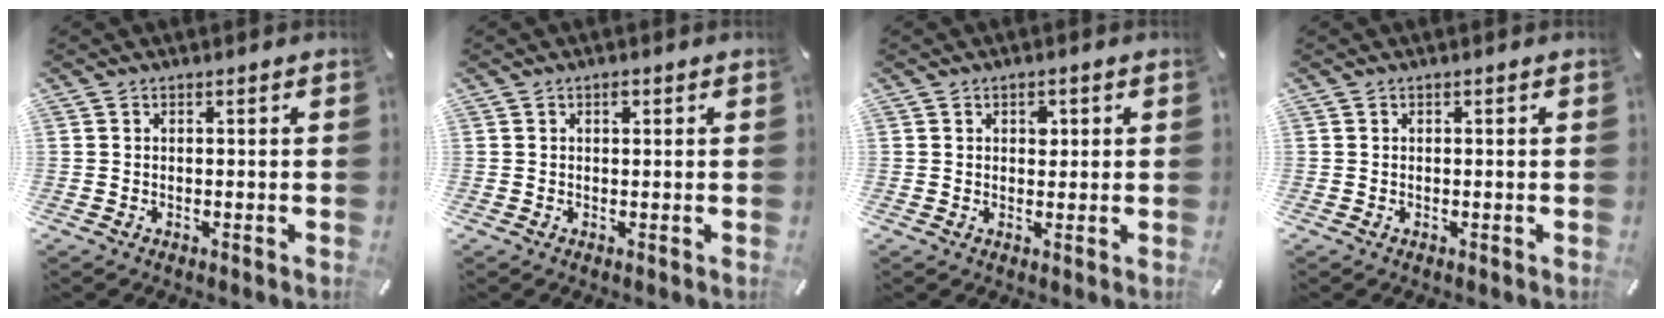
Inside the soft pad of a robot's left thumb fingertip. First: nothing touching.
{"total": 1.1, "force": [0.4, 0.7, 0.8], "torque": [-0.008, 0.001, 0.004]}
{"total": 2.3, "force": [0.8, 1.7, 1.4], "torque": [0.002, -0.007, 0.005]}
{"total": 0.0}